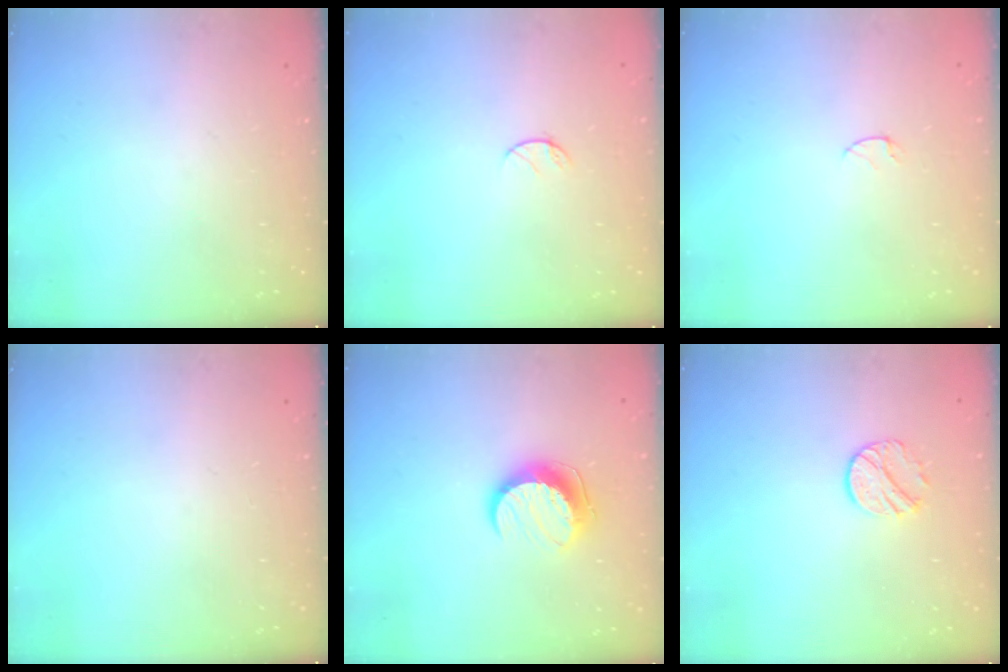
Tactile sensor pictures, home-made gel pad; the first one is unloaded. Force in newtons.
{"total": 4.7, "press": 4.6, "slide": 0.5}
{"total": 2.9, "press": 2.9, "slide": 0.3}
{"total": 0.0}
{"total": 10.3, "press": 10.3, "slide": 0.2}
{"total": 8.3, "press": 8.3, "slide": 0.3}